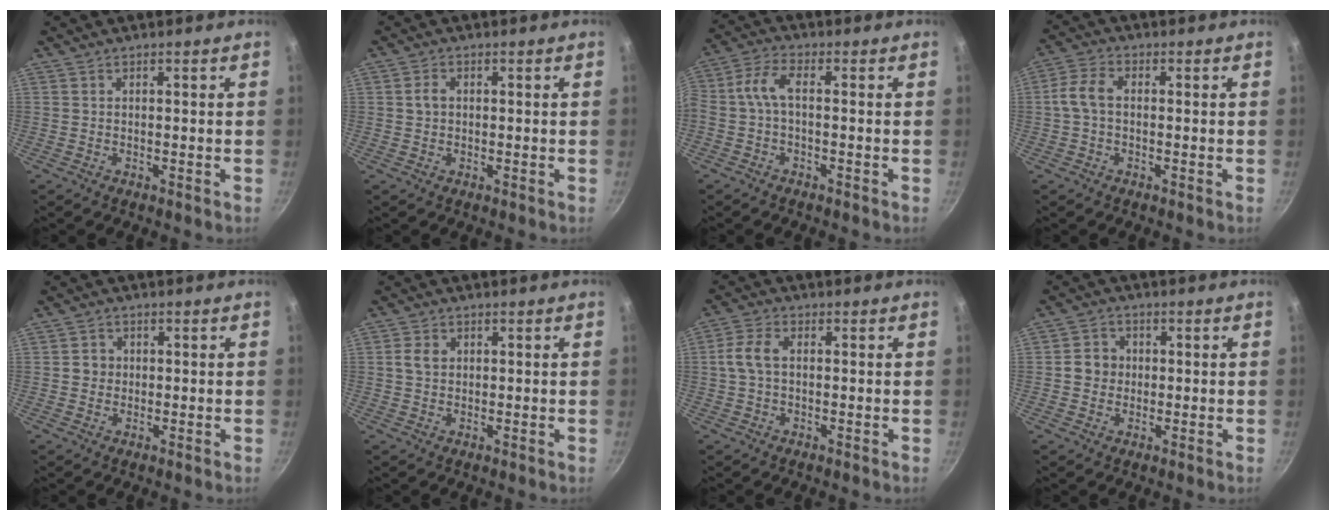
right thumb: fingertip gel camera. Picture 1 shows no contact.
{"total": 2.1, "force": [0.2, 1.7, 1.3], "torque": [-0.021, 0.005, 0.002]}
{"total": 6.4, "force": [-0.3, 2.9, 5.7], "torque": [-0.131, 0.023, -0.015]}
{"total": 5.4, "force": [-0.2, 3.5, 4.1], "torque": [-0.086, 0.016, -0.010]}
{"total": 2.6, "force": [0.1, 2.4, 0.9], "torque": [0.001, 0.006, 0.000]}
{"total": 3.0, "force": [0.6, 2.3, 1.8], "torque": [-0.031, 0.003, 0.011]}
{"total": 5.3, "force": [0.3, 3.2, 4.1], "torque": [-0.094, 0.016, 0.001]}
{"total": 4.7, "force": [0.0, 4.3, 1.9], "torque": [-0.016, 0.010, -0.004]}